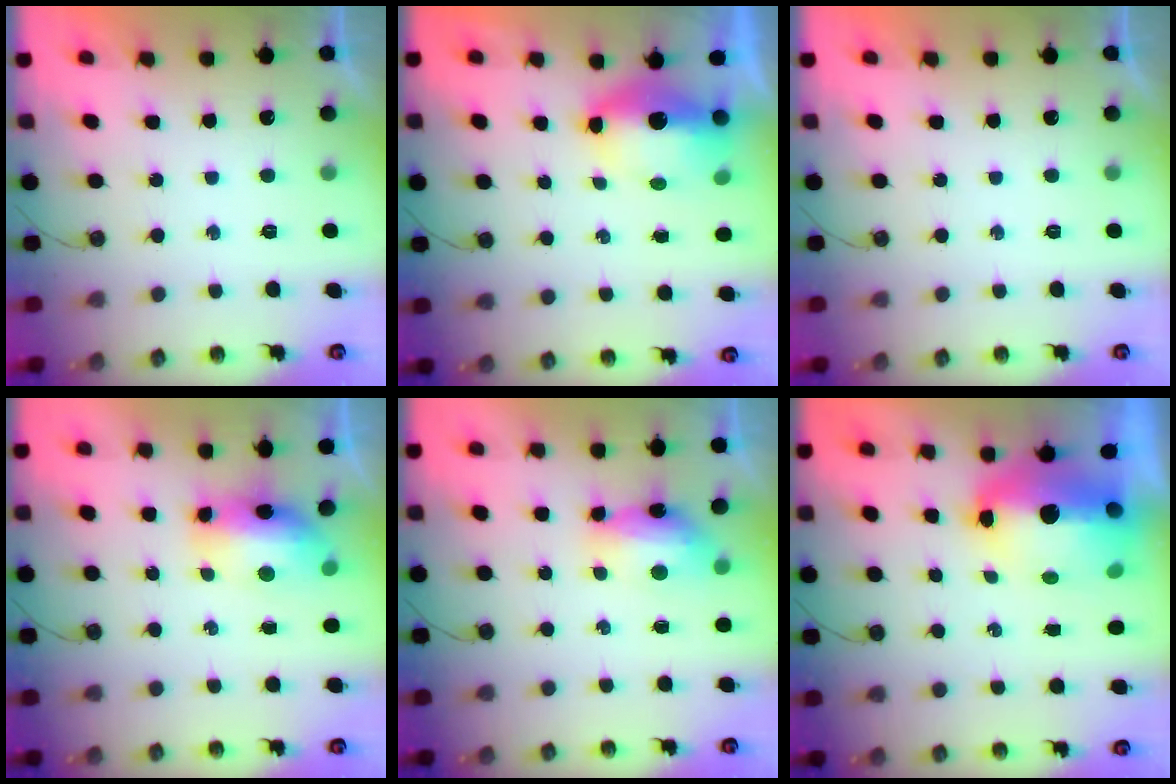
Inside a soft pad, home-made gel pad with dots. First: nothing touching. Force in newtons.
{"total": 7.8, "press": 7.7, "slide": 0.8}
{"total": 0.0}
{"total": 9.8, "press": 9.7, "slide": 1.9}
{"total": 16.4, "press": 10.2, "slide": 12.8}
{"total": 15.2, "press": 13.3, "slide": 7.4}